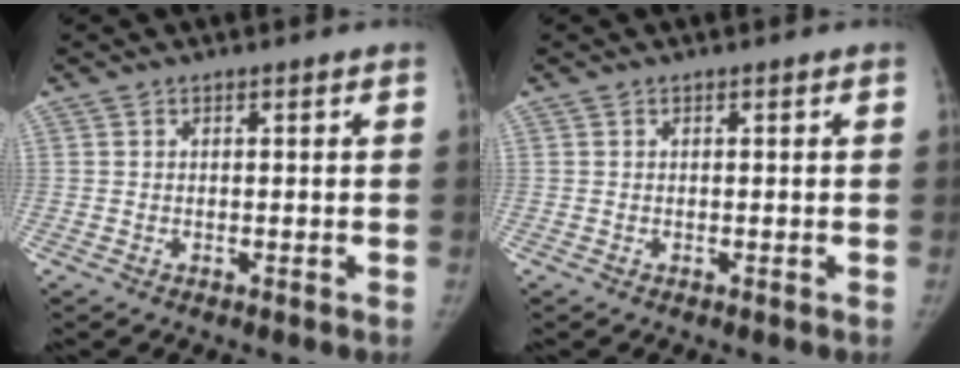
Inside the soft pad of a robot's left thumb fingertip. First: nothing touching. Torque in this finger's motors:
{"motor_torque": [-0.22, -0.22, 0.17, 0.12, 0.00]}